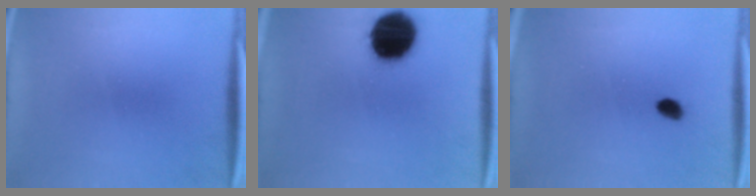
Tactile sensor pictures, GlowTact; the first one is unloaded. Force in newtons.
{"total": 18.1}
{"total": 1.5}